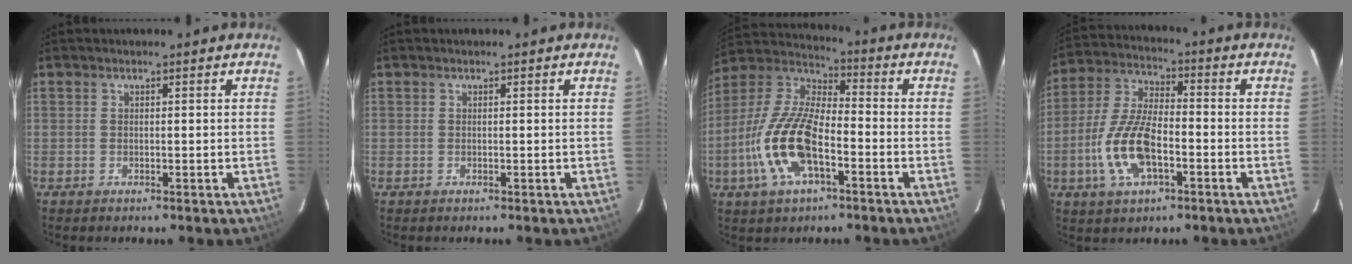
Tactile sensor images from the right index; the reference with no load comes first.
{"total": 0.0}
{"total": 15.9, "force": [-5.8, 6.4, 13.4], "torque": [-0.284, -0.006, -0.115]}
{"total": 12.8, "force": [-4.3, 5.6, 10.7], "torque": [-0.230, -0.001, -0.082]}